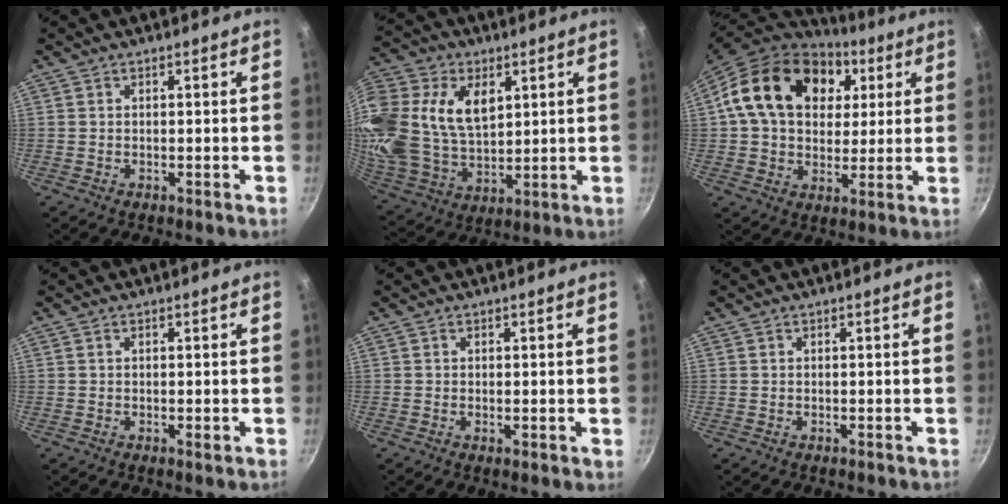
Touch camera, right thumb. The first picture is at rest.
{"total": 25.4, "force": [7.7, 17.3, 16.9], "torque": [-0.380, 0.007, 0.148]}
{"total": 21.5, "force": [6.7, 15.6, 13.3], "torque": [-0.213, 0.007, 0.105]}
{"total": 0.9, "force": [0.1, 0.5, 0.8], "torque": [-0.010, 0.001, 0.001]}
{"total": 1.0, "force": [0.1, 0.4, 0.9], "torque": [-0.013, -0.004, -0.001]}
{"total": 0.0}